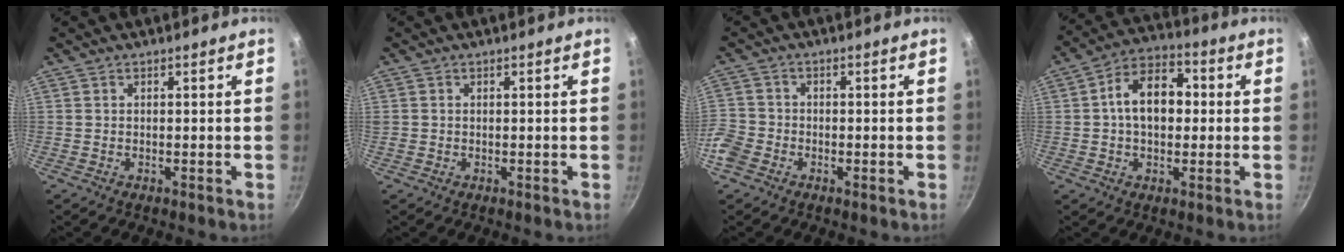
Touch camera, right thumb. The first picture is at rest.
{"total": 0.8, "force": [-0.1, 0.8, 0.2], "torque": [-0.004, 0.002, -0.002]}
{"total": 7.5, "force": [-3.3, 5.9, 3.1], "torque": [-0.073, 0.025, -0.076]}
{"total": 11.9, "force": [0.8, 8.0, 8.8], "torque": [-0.108, 0.030, -0.002]}